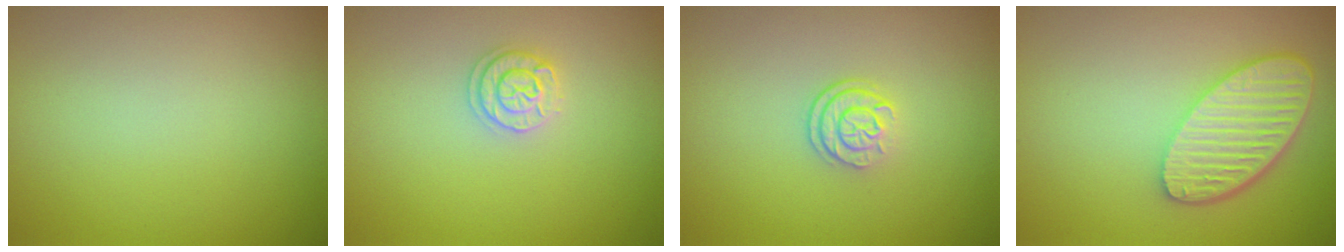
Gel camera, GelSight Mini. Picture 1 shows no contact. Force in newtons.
{"total": 1.8, "press": 1.7, "slide": 0.3}
{"total": 2.4, "press": 1.7, "slide": 1.7}
{"total": 5.8, "press": 4.5, "slide": 3.6}